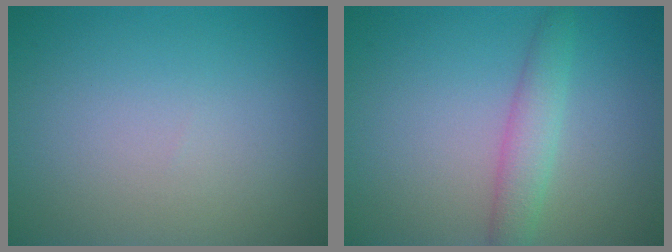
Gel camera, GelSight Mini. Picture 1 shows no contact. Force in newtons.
{"total": 2.6, "press": 2.6, "slide": 0.1}